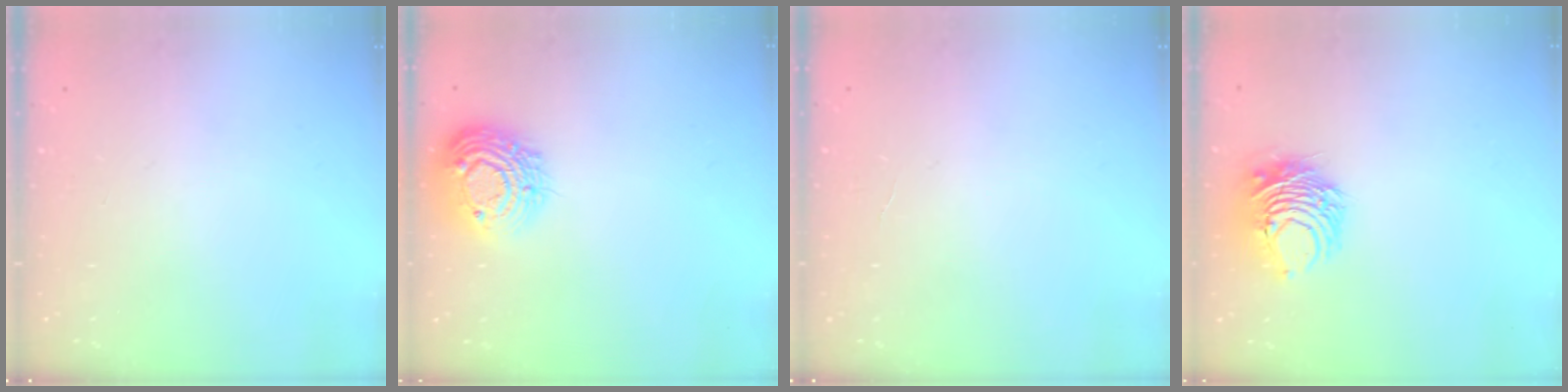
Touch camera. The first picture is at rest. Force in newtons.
{"total": 13.7, "press": 13.7, "slide": 0.8}
{"total": 1.3, "press": 1.3, "slide": 0.1}
{"total": 8.9, "press": 8.9, "slide": 0.7}